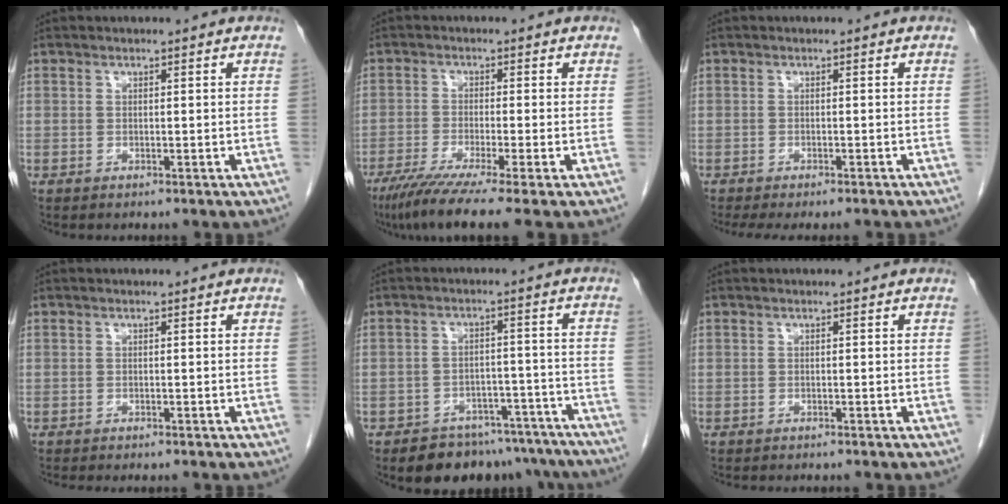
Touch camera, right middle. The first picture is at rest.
{"total": 9.3, "force": [-6.8, -1.0, 6.3], "torque": [-0.099, -0.029, -0.110]}
{"total": 8.0, "force": [-6.8, 0.9, 4.0], "torque": [-0.050, -0.012, -0.097]}
{"total": 5.7, "force": [-5.0, 1.0, 2.5], "torque": [-0.028, -0.007, -0.065]}
{"total": 13.4, "force": [-11.5, 6.0, 3.3], "torque": [-0.015, 0.028, -0.136]}
{"total": 3.9, "force": [-3.5, 0.7, 1.6], "torque": [-0.023, -0.006, -0.043]}